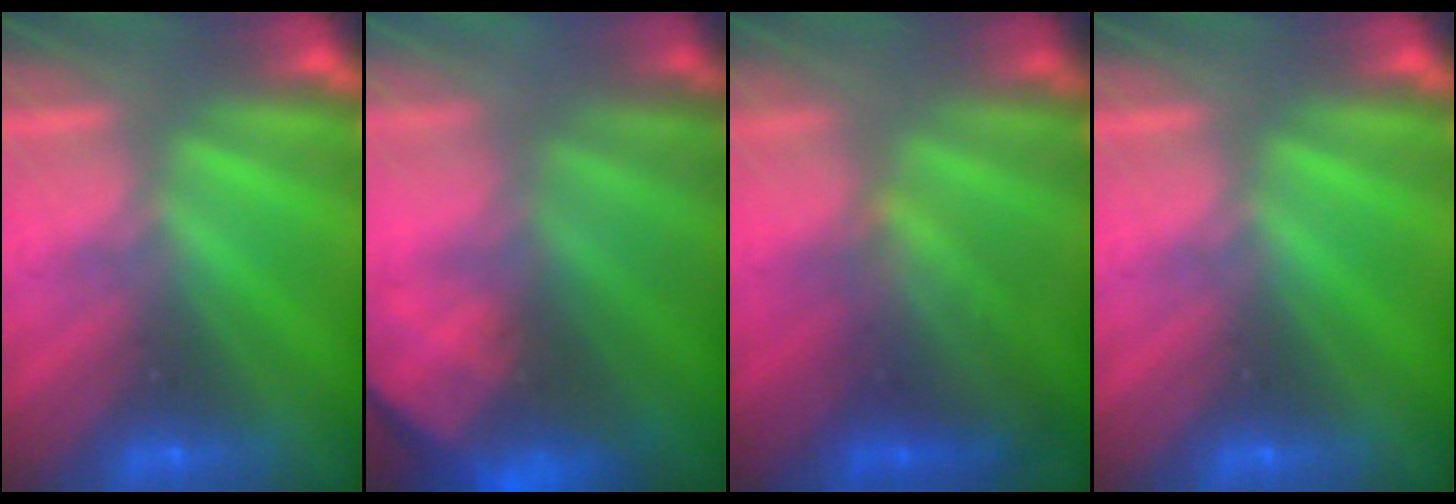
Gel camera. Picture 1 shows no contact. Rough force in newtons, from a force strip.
{"total": 6.2}
{"total": 2.3}
{"total": 0.0}